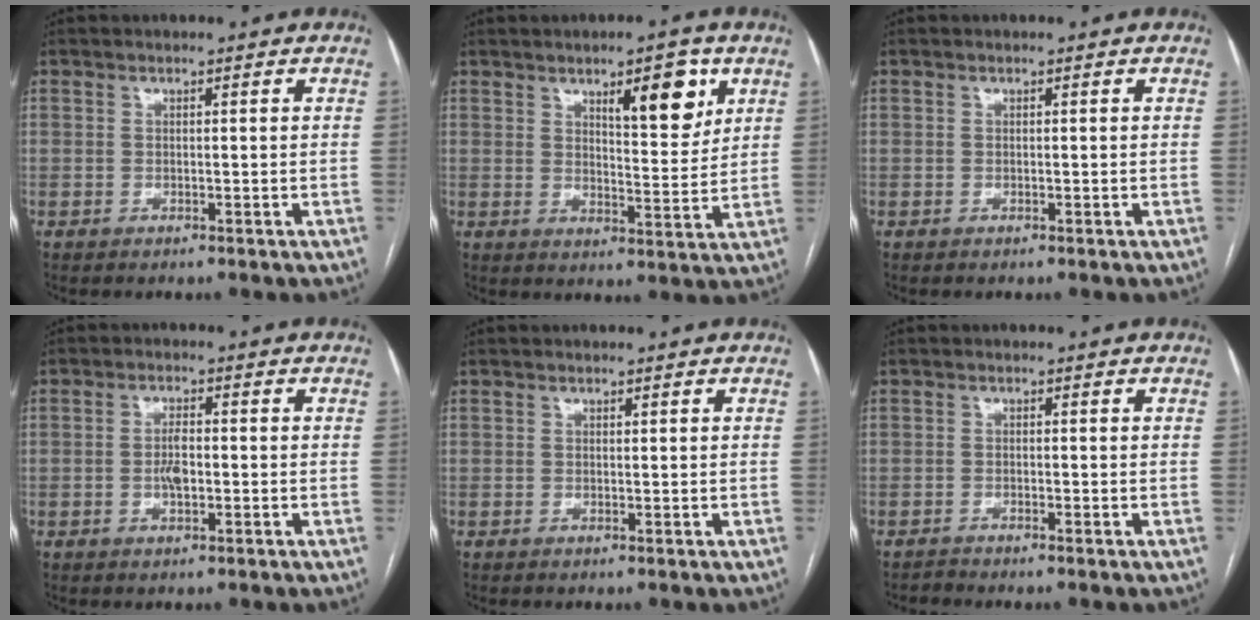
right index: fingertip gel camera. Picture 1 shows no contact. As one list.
[{"total": 8.2, "force": [4.3, 2.1, 6.6], "torque": [-0.099, -0.003, 0.065]}, {"total": 0.0}, {"total": 3.0, "force": [-0.5, 1.1, 2.8], "torque": [-0.055, 0.002, -0.009]}, {"total": 0.0}, {"total": 1.0, "force": [-1.0, -0.3, 0.1], "torque": [-0.002, -0.003, -0.018]}]